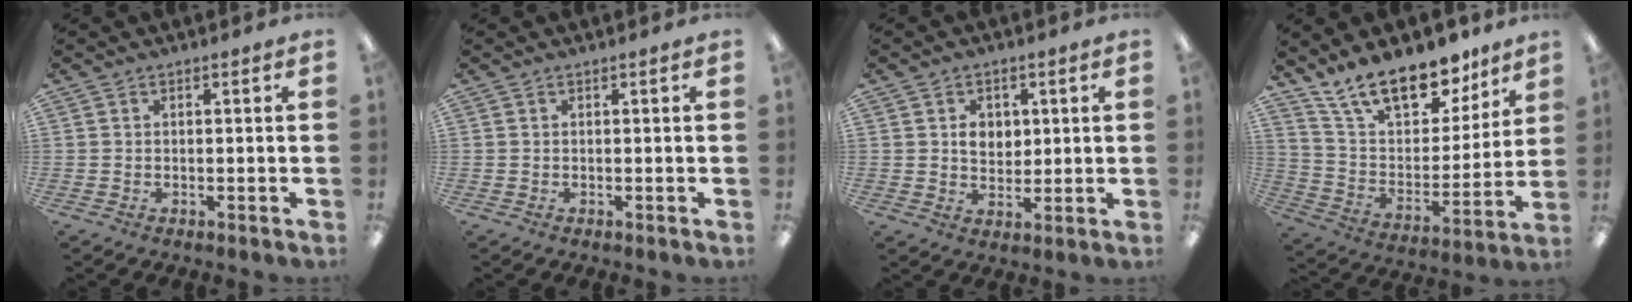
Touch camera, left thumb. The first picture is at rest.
{"total": 0.0}
{"total": 4.5, "force": [1.5, 3.7, 2.1], "torque": [-0.021, -0.005, 0.018]}
{"total": 19.4, "force": [14.6, 8.8, 9.2], "torque": [-0.161, -0.092, 0.260]}